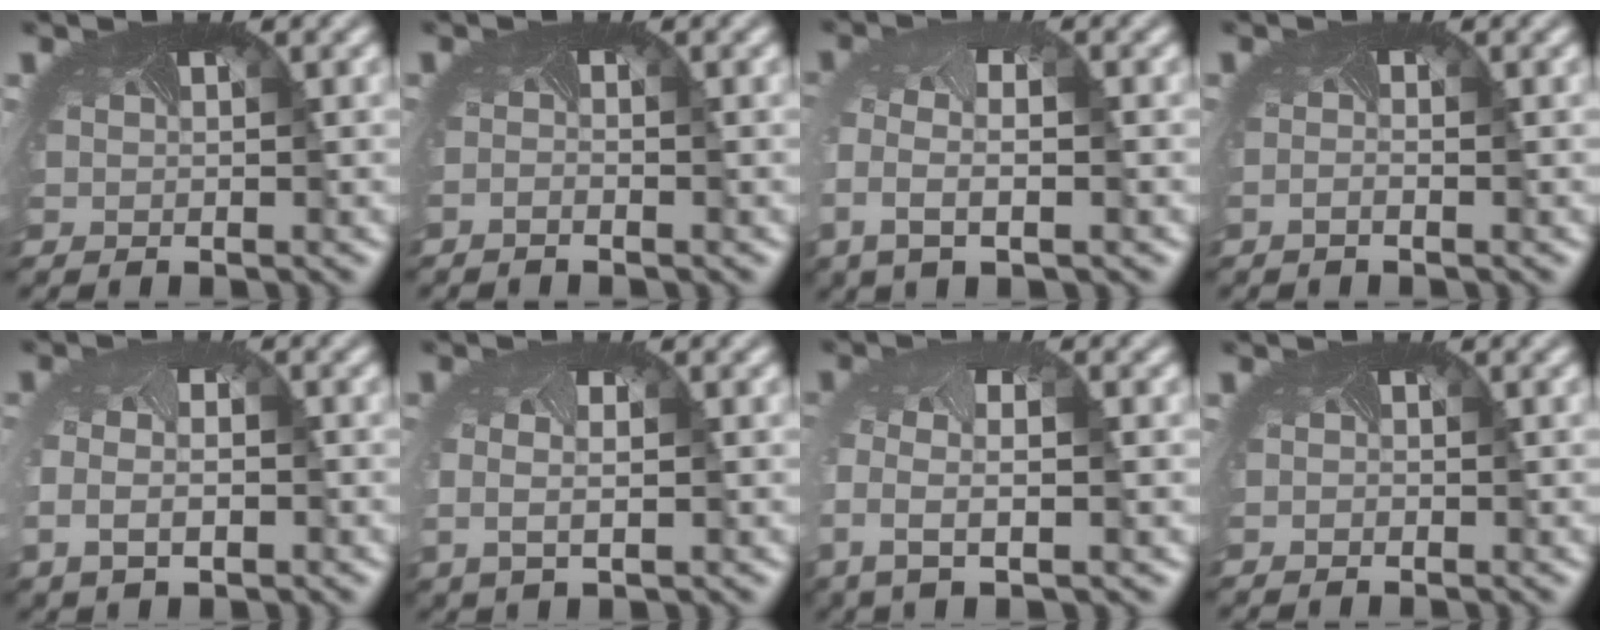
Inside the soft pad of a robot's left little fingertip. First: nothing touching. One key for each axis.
{"total": 1.1, "fx": -0.9, "fy": -0.4, "fz": -0.2, "tx": -0.009, "ty": -0.014, "tz": -0.016}
{"total": 3.7, "fx": -1.5, "fy": 1.8, "fz": 2.9, "tx": -0.095, "ty": -0.018, "tz": -0.029}
{"total": 0.8, "fx": -0.8, "fy": -0.3, "fz": 0.0, "tx": -0.011, "ty": -0.011, "tz": -0.012}
{"total": 3.6, "fx": -0.9, "fy": 2.3, "fz": 2.7, "tx": -0.075, "ty": -0.017, "tz": -0.010}
{"total": 2.1, "fx": -0.2, "fy": 1.2, "fz": 1.7, "tx": -0.056, "ty": -0.012, "tz": 0.003}
{"total": 3.8, "fx": -0.9, "fy": 1.8, "fz": 3.2, "tx": -0.095, "ty": -0.018, "tz": -0.019}
{"total": 0.5, "fx": -0.4, "fy": 0.3, "fz": -0.1, "tx": -0.004, "ty": -0.011, "tz": 0.000}